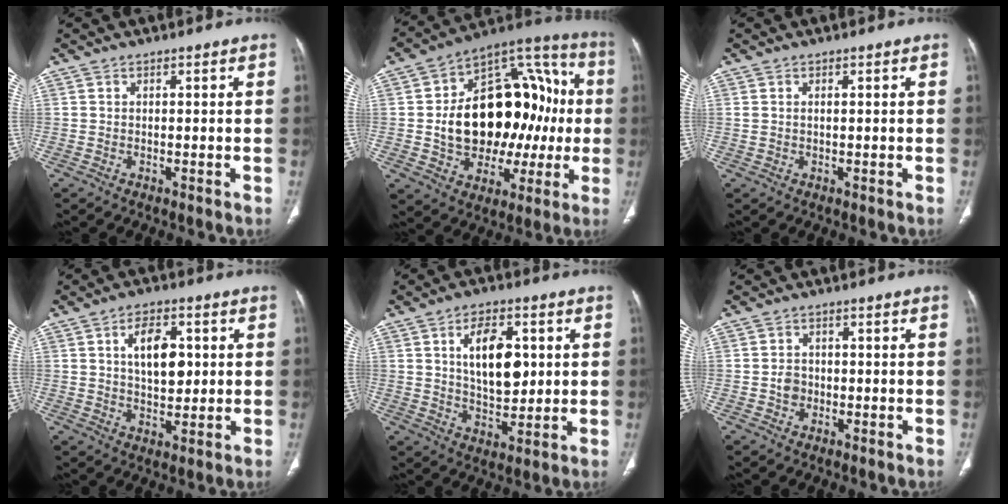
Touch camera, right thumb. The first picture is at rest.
{"total": 27.4, "force": [0.0, 17.8, 20.8], "torque": [-0.275, 0.048, 0.010]}
{"total": 1.2, "force": [0.4, 0.6, 1.0], "torque": [-0.030, 0.010, 0.015]}
{"total": 8.8, "force": [2.0, 4.9, 7.0], "torque": [-0.091, -0.010, 0.035]}
{"total": 11.8, "force": [2.7, 6.6, 9.5], "torque": [-0.124, -0.015, 0.050]}
{"total": 2.6, "force": [-0.6, 2.2, 1.1], "torque": [-0.007, 0.009, -0.013]}